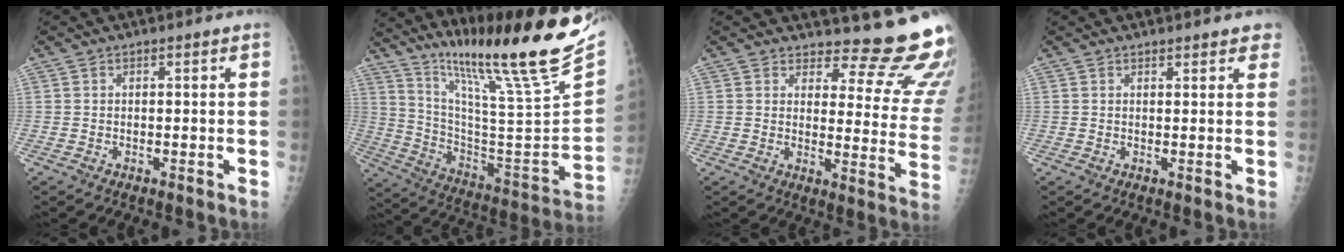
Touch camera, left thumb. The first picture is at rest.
{"total": 29.0, "force": [22.8, 0.8, 17.8], "torque": [-0.267, -0.140, 0.360]}
{"total": 15.6, "force": [14.7, 3.4, 4.1], "torque": [-0.006, -0.163, 0.156]}
{"total": 3.0, "force": [2.5, 1.2, 1.2], "torque": [0.014, -0.003, 0.022]}